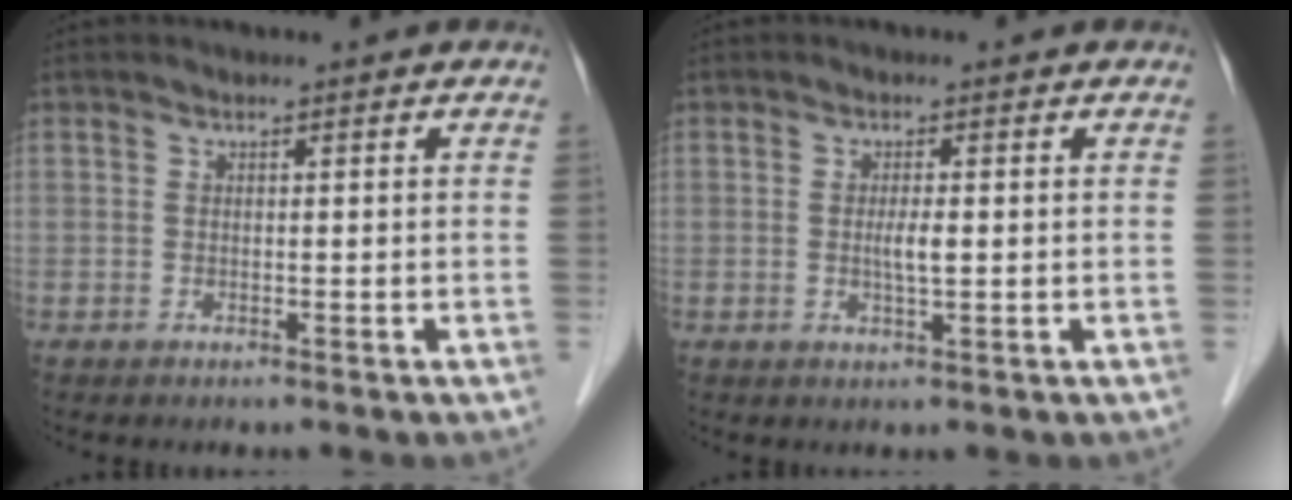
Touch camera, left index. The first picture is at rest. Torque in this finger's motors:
{"motor_torque": [0.31, 0.21, 0.07, 0.02]}